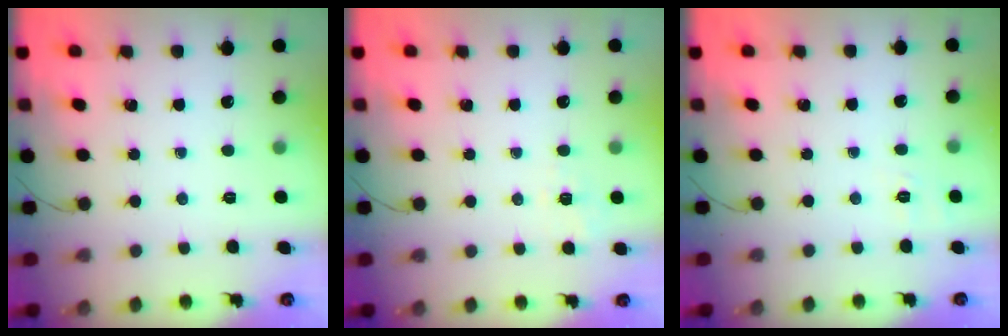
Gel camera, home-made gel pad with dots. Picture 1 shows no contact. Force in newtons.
{"total": 1.8, "press": 0.4, "slide": 1.8}
{"total": 1.9, "press": 0.5, "slide": 1.8}